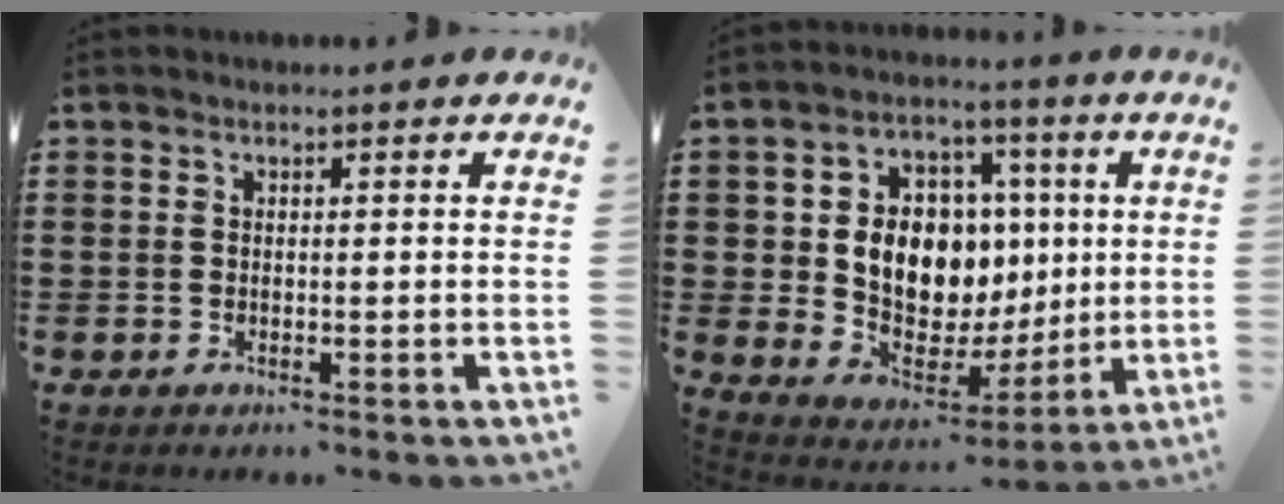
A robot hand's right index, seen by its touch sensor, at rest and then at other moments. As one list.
[{"total": 10.9, "force": [2.2, 8.6, 6.2], "torque": [-0.127, 0.001, 0.045]}]